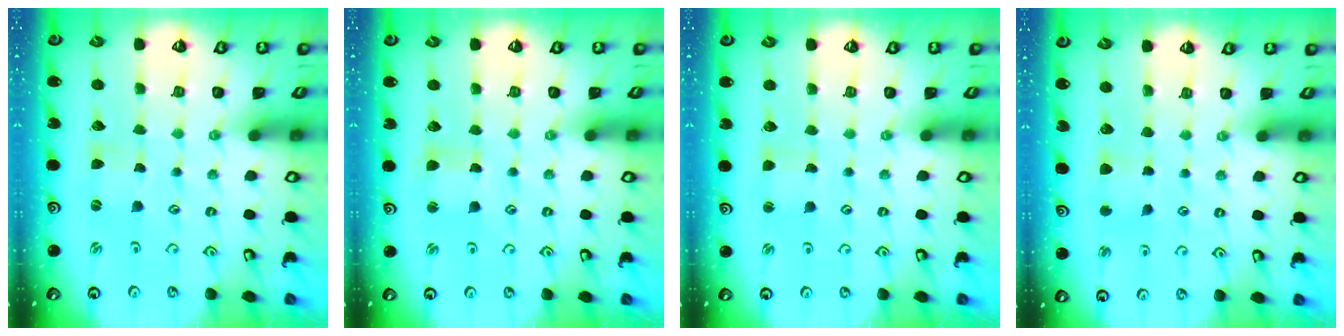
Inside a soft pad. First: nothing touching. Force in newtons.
{"total": 1.6, "press": 1.6, "slide": 0.4}
{"total": 1.6, "press": 1.6, "slide": 0.3}
{"total": 3.2, "press": 3.2, "slide": 0.5}